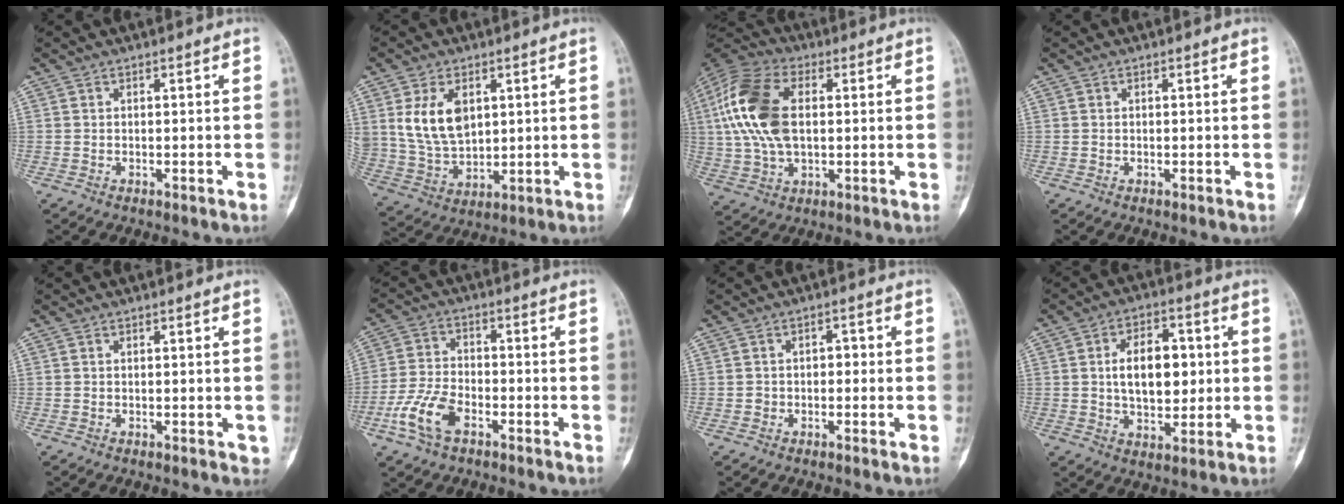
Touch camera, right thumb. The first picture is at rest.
{"total": 11.2, "force": [3.4, 7.2, 7.9], "torque": [-0.135, -0.014, 0.081]}
{"total": 17.1, "force": [2.3, 9.9, 13.7], "torque": [-0.291, 0.014, 0.040]}
{"total": 0.0}
{"total": 0.7, "force": [0.1, 0.4, 0.5], "torque": [0.001, -0.001, 0.003]}
{"total": 8.9, "force": [-4.4, 4.8, 6.1], "torque": [-0.134, 0.020, -0.087]}
{"total": 2.1, "force": [-0.4, 1.8, 1.1], "torque": [0.006, 0.011, -0.012]}
{"total": 11.5, "force": [1.2, 6.9, 9.1], "torque": [-0.115, 0.003, 0.022]}